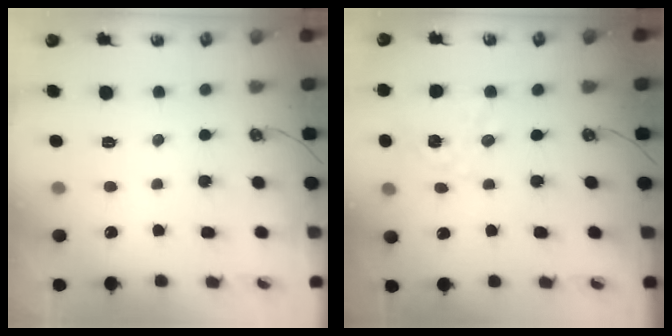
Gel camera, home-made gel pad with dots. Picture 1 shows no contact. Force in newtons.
{"total": 2.5, "press": 2.5, "slide": 0.2}